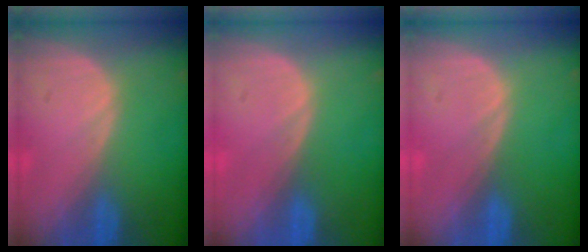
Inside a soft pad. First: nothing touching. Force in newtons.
{"total": 0.0}
{"total": 0.0}